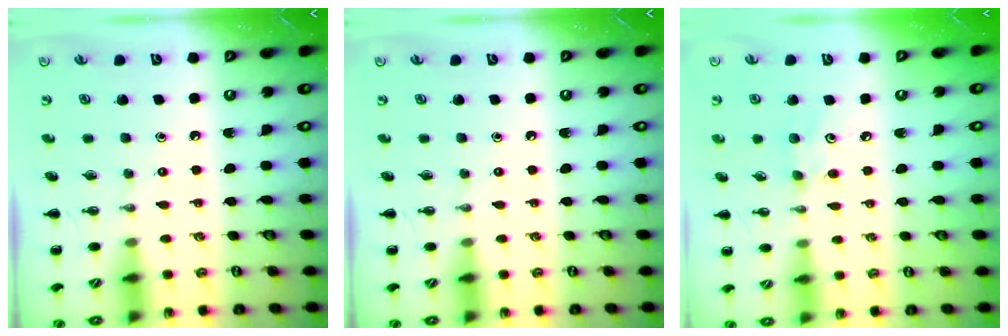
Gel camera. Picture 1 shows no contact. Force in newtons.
{"total": 0.0}
{"total": 4.6, "press": 4.4, "slide": 1.1}